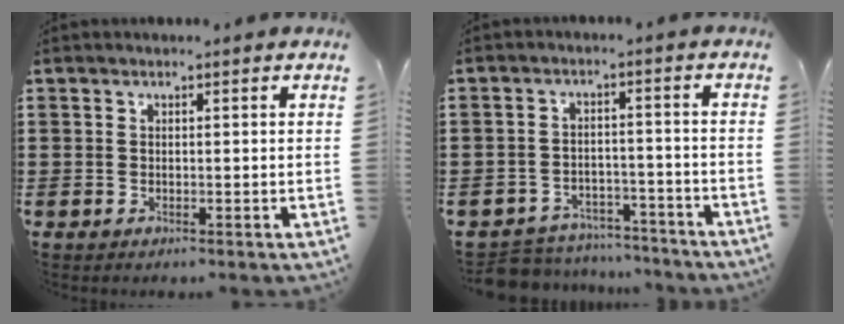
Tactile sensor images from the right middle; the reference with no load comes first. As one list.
[{"total": 5.4, "force": [-5.4, 1.0, -0.1], "torque": [-0.006, 0.013, -0.112]}]